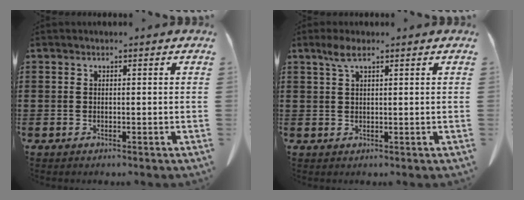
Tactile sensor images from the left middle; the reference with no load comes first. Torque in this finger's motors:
{"motor_torque": [0.81, 0.84, 0.23, 0.07]}